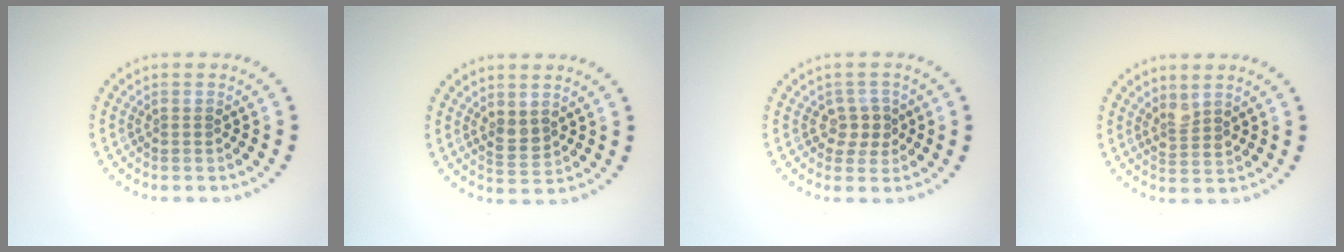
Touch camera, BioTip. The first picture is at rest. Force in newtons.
{"total": 1.6, "press": 1.5, "slide": 0.7}
{"total": 2.1, "press": 1.9, "slide": 1.0}
{"total": 1.8, "press": 1.5, "slide": 1.1}